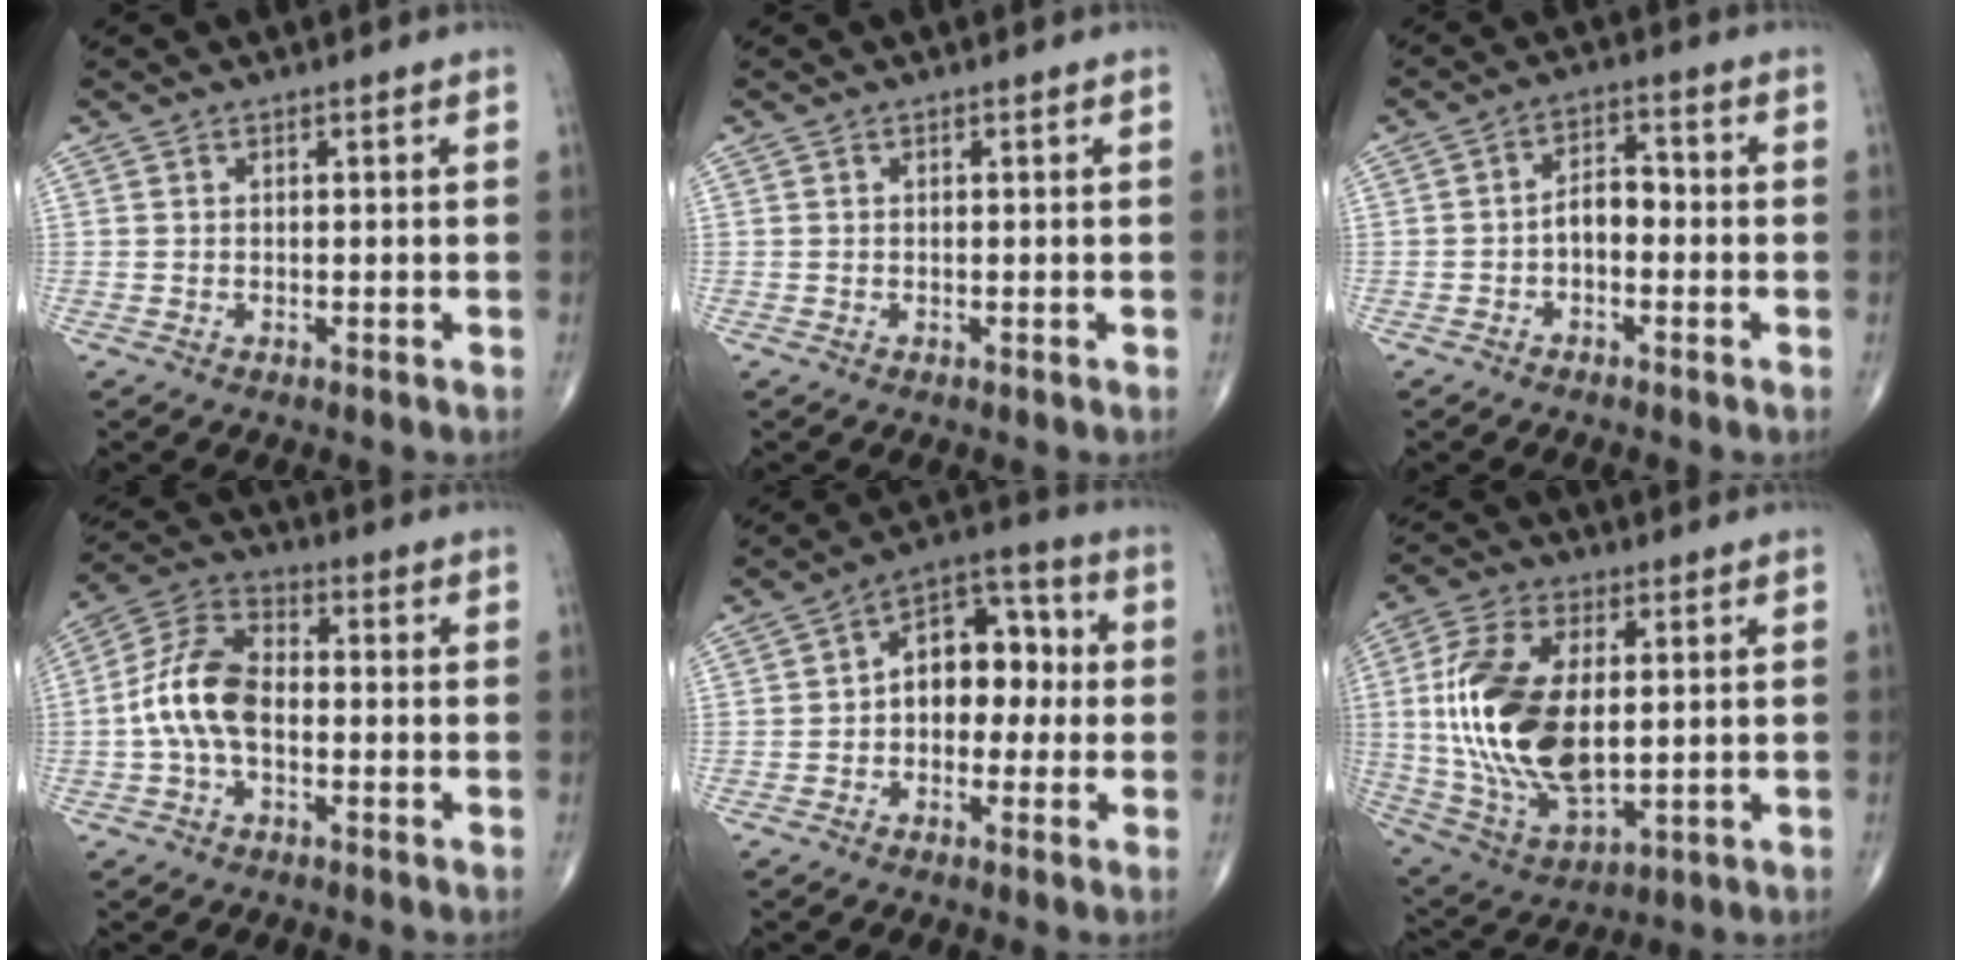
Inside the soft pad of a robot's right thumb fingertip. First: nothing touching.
{"total": 0.0}
{"total": 4.7, "force": [-1.3, 2.8, 3.5], "torque": [-0.047, 0.026, -0.031]}
{"total": 10.7, "force": [-1.5, 6.2, 8.6], "torque": [-0.172, 0.036, -0.039]}
{"total": 11.2, "force": [0.0, 7.5, 8.3], "torque": [-0.084, 0.039, -0.015]}
{"total": 20.8, "force": [1.7, 11.1, 17.5], "torque": [-0.357, -0.013, 0.038]}